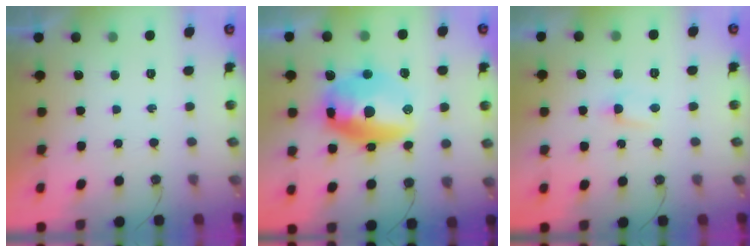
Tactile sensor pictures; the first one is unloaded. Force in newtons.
{"total": 21.2, "press": 18.8, "slide": 9.9}
{"total": 2.6, "press": 2.6, "slide": 0.3}